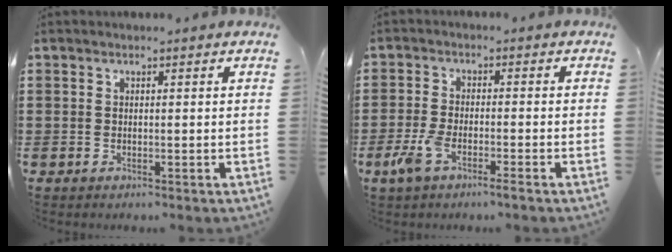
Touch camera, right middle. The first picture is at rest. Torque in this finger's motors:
{"motor_torque": [0.98, -0.49, 0.53, 0.08]}